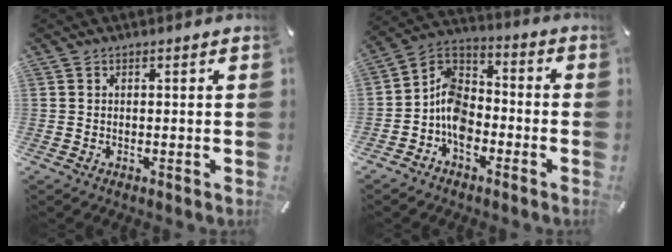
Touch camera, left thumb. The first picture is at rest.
{"total": 9.9, "force": [-5.1, 7.0, 4.7], "torque": [-0.115, 0.021, -0.104]}